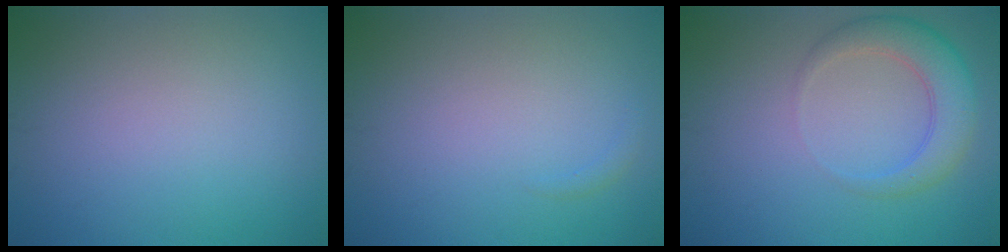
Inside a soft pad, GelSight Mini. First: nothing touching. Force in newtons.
{"total": 0.5, "press": 0.5, "slide": 0.1}
{"total": 4.2, "press": 4.2, "slide": 0.5}